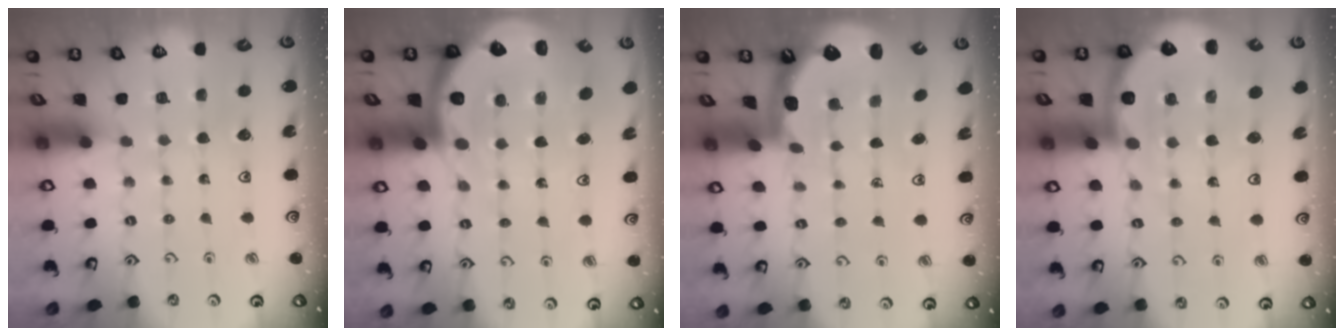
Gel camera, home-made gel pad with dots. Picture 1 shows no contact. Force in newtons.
{"total": 11.1, "press": 10.9, "slide": 2.0}
{"total": 1.9, "press": 1.8, "slide": 0.6}
{"total": 9.2, "press": 8.9, "slide": 2.5}